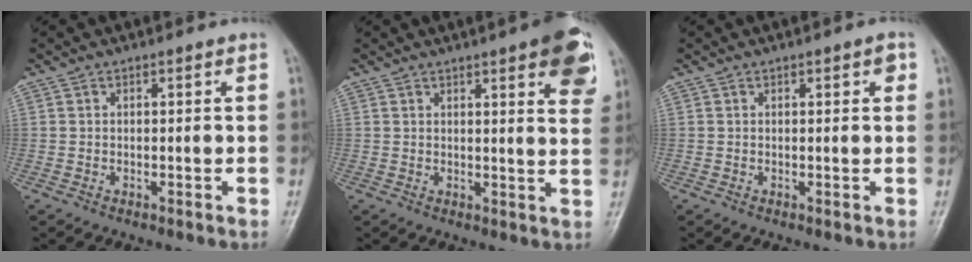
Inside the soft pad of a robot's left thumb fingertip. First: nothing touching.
{"total": 10.9, "force": [5.3, 2.5, 9.2], "torque": [-0.091, -0.017, 0.059]}
{"total": 2.0, "force": [0.7, 0.7, 1.7], "torque": [-0.020, 0.001, 0.008]}